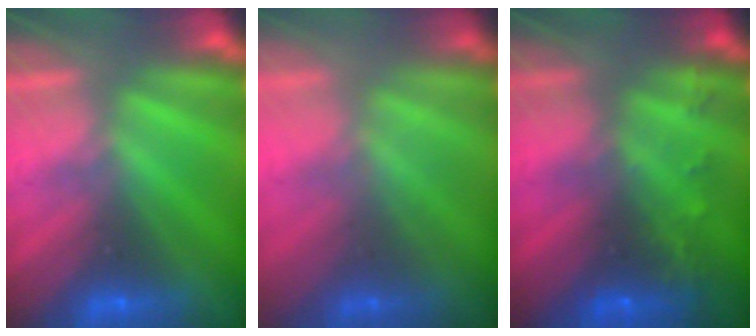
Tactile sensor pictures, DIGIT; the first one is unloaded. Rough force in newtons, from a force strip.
{"total": 1.3}
{"total": 7.5}